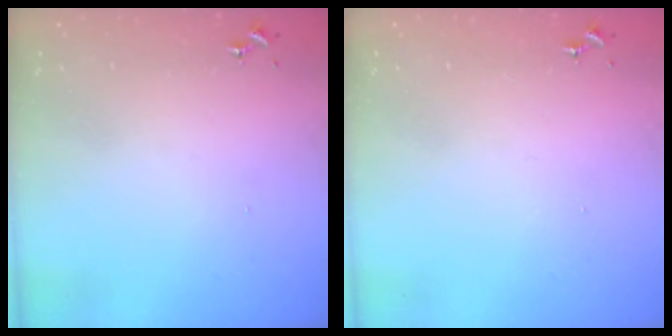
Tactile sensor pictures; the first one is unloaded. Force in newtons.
{"total": 0.0}